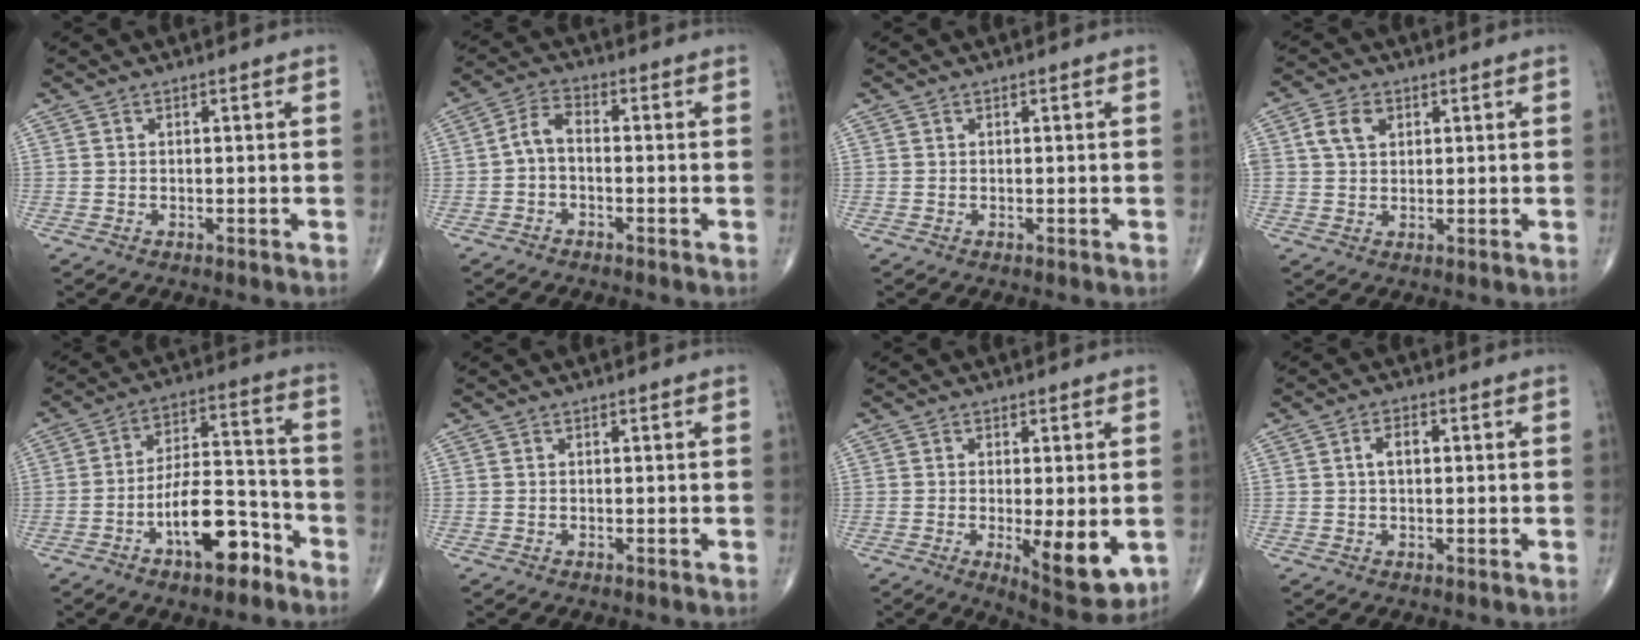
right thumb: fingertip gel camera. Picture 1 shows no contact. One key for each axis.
{"total": 4.2, "fx": -0.9, "fy": 2.4, "fz": 3.4, "tx": -0.063, "ty": 0.021, "tz": -0.028}
{"total": 0.0}
{"total": 5.2, "fx": 1.7, "fy": 3.7, "fz": 3.2, "tx": -0.054, "ty": 0.005, "tz": 0.031}
{"total": 13.2, "fx": -6.8, "fy": 5.8, "fz": 9.8, "tx": -0.145, "ty": 0.058, "tz": -0.112}
{"total": 0.0}
{"total": 9.8, "fx": -2.0, "fy": 3.3, "fz": 9.0, "tx": -0.124, "ty": -0.025, "tz": -0.022}
{"total": 3.0, "fx": 0.4, "fy": 1.7, "fz": 2.4, "tx": -0.039, "ty": 0.009, "tz": 0.004}